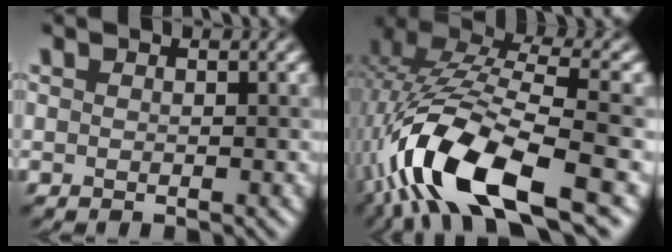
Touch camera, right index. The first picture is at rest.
{"total": 13.3, "force": [-5.6, 4.4, 11.3], "torque": [-0.232, 0.004, -0.100]}